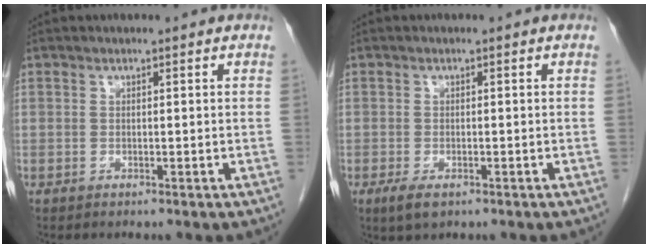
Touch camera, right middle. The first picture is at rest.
{"total": 2.8, "force": [-1.5, 1.2, 2.0], "torque": [-0.045, -0.005, -0.021]}